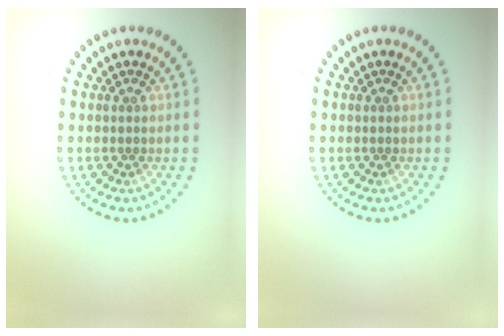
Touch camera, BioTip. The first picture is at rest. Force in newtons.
{"total": 0.0}